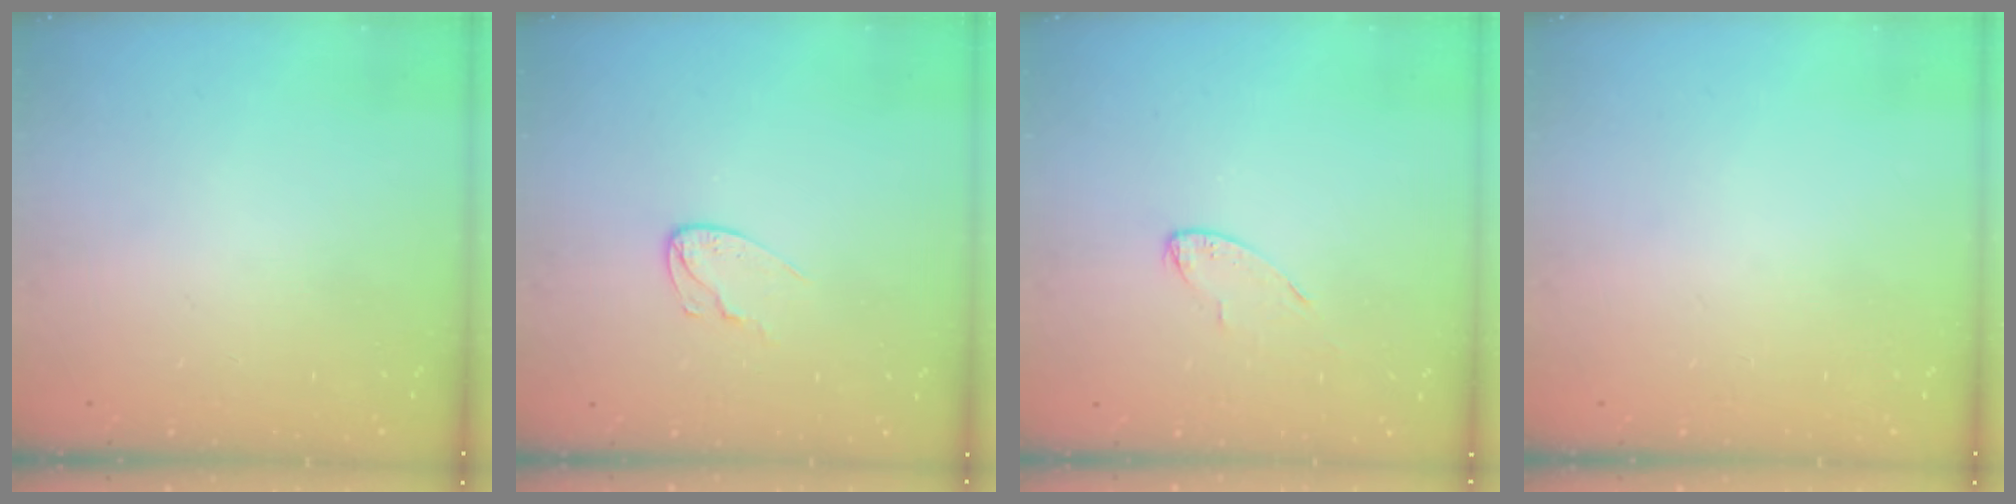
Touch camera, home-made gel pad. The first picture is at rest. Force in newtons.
{"total": 6.3, "press": 6.2, "slide": 0.6}
{"total": 3.6, "press": 3.6, "slide": 0.4}
{"total": 0.0}